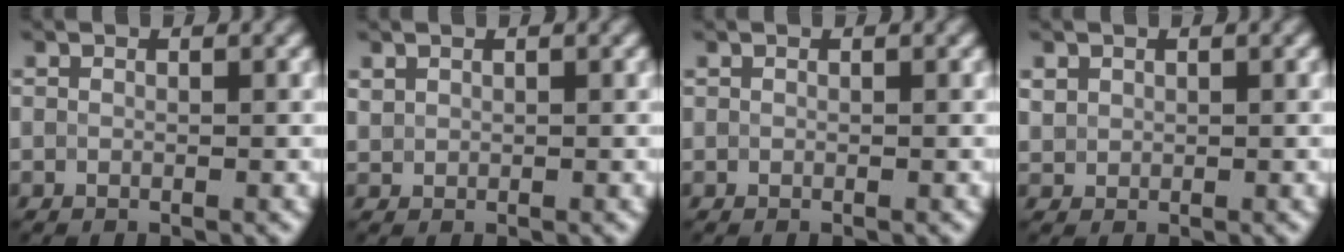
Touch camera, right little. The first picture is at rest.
{"total": 0.7, "force": [0.5, 0.5, 0.1], "torque": [-0.003, -0.001, 0.015]}
{"total": 0.0}
{"total": 1.0, "force": [0.5, 0.8, 0.2], "torque": [-0.002, -0.002, 0.014]}